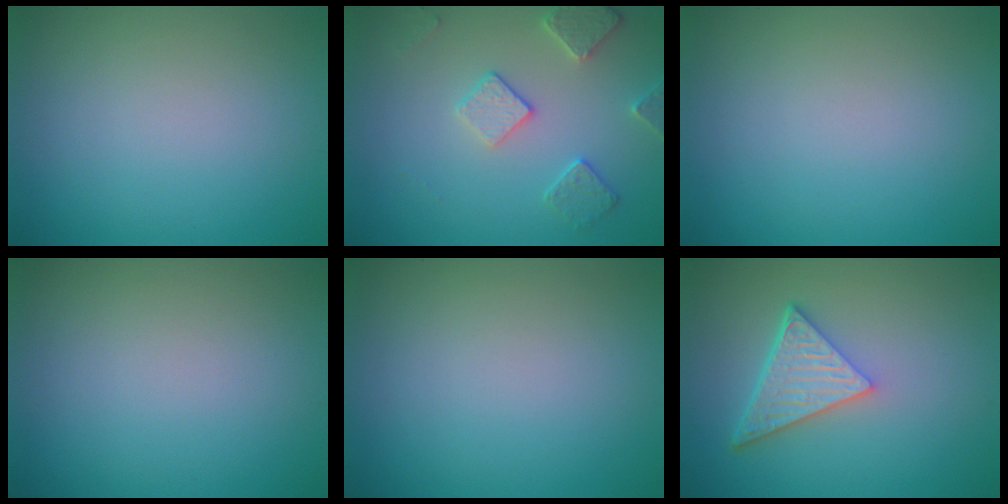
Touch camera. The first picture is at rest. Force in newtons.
{"total": 2.9, "press": 2.9, "slide": 0.1}
{"total": 0.0}
{"total": 0.0}
{"total": 0.0}
{"total": 5.1, "press": 3.7, "slide": 3.5}